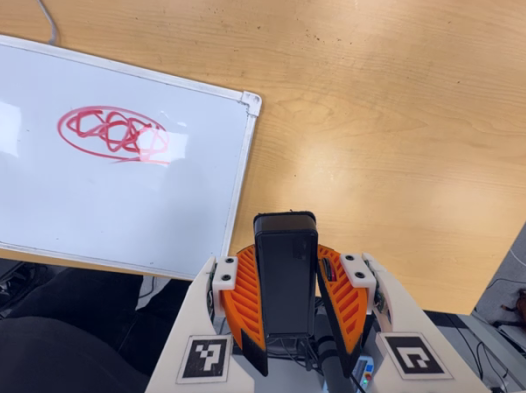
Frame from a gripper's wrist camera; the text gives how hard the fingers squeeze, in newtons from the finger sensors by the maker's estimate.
{"total": 7.5, "left": 6.7, "right": 8.3}